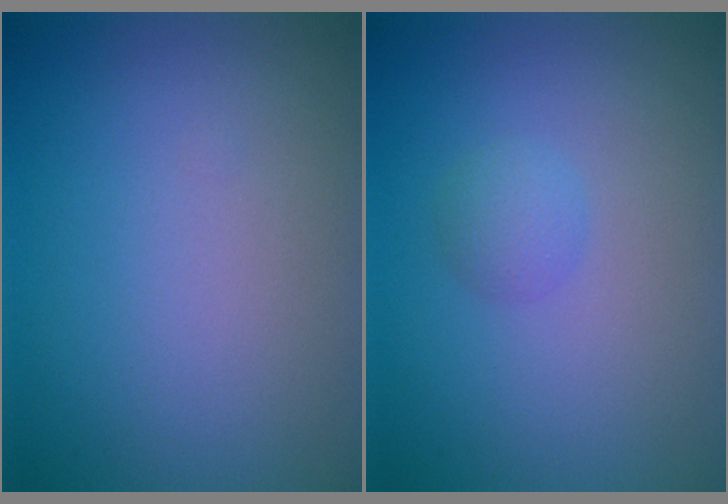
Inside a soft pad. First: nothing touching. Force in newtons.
{"total": 1.3, "press": 1.3, "slide": 0.1}